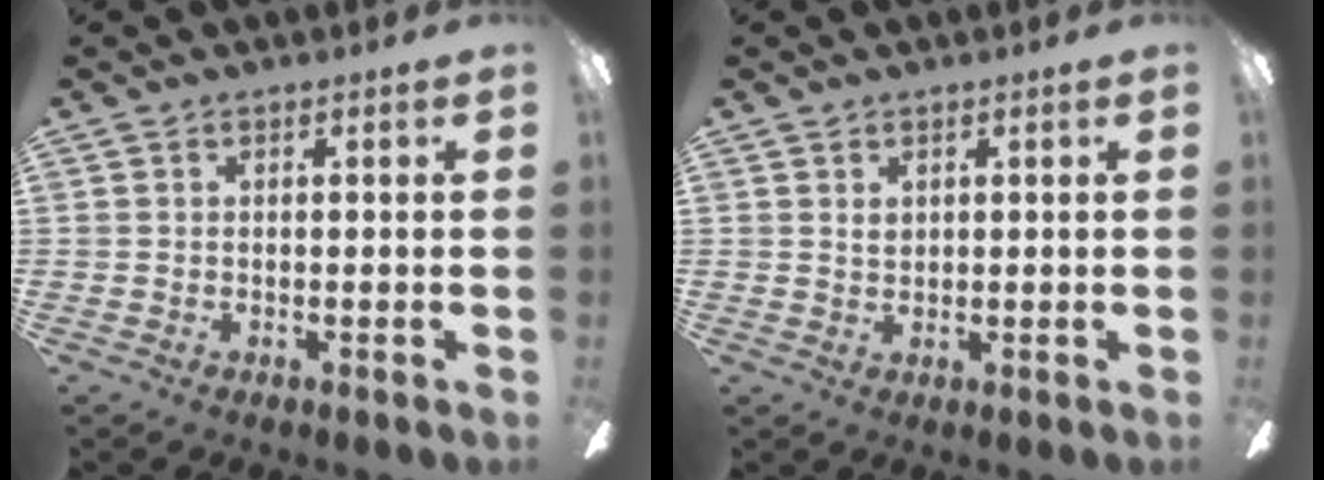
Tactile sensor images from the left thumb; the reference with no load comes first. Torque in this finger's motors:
{"motor_torque": [0.00, 0.00, 0.27, -0.28, 0.00]}